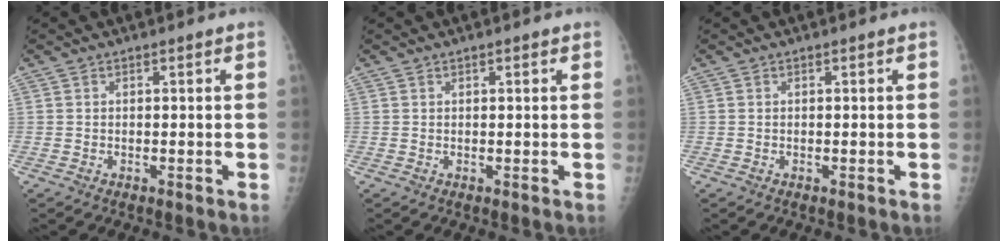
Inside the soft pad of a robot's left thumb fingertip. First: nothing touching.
{"total": 0.8, "force": [0.4, 0.2, 0.7], "torque": [-0.010, 0.001, 0.006]}
{"total": 0.0}